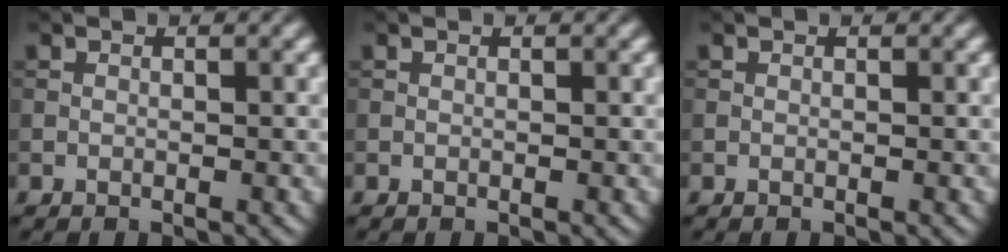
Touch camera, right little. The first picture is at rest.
{"total": 0.0}
{"total": 0.0}